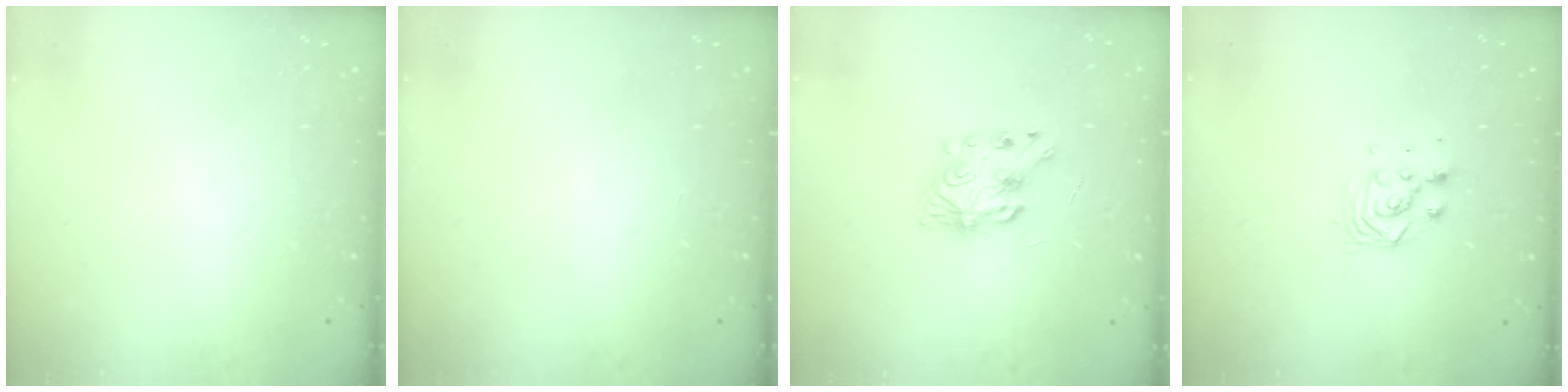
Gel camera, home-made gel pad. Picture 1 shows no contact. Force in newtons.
{"total": 0.0}
{"total": 7.9, "press": 7.9, "slide": 0.3}
{"total": 3.9, "press": 3.8, "slide": 0.8}